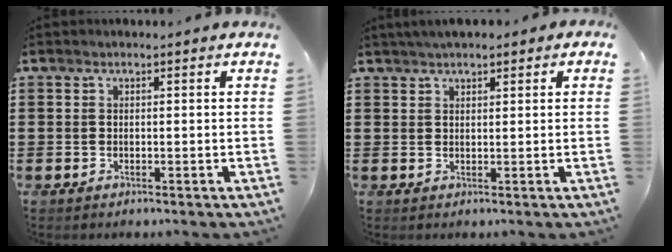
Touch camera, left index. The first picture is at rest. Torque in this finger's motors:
{"motor_torque": [2.14, 0.00, 1.05, 0.21]}